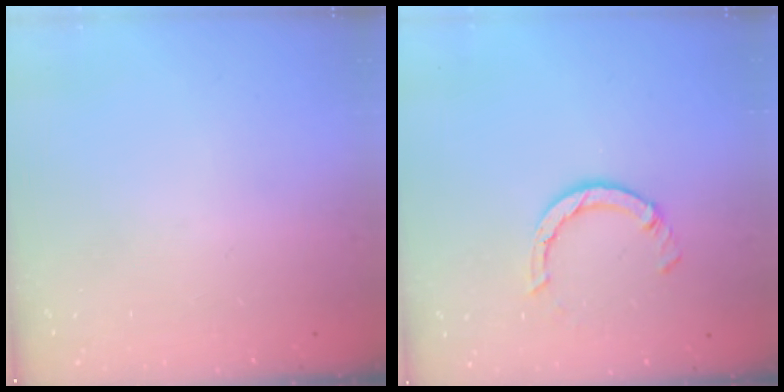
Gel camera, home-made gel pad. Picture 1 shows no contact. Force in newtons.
{"total": 5.8, "press": 5.8, "slide": 0.8}